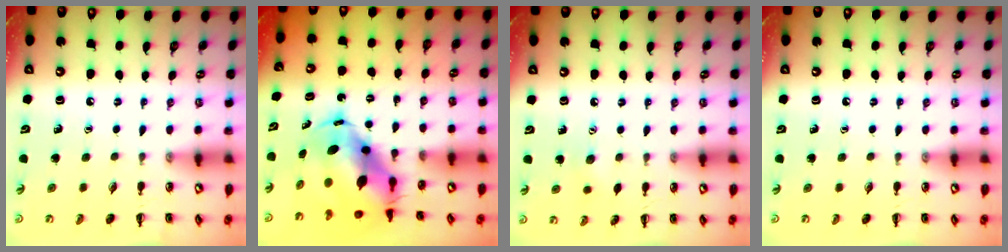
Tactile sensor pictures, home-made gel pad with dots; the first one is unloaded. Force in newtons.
{"total": 8.9, "press": 8.6, "slide": 2.1}
{"total": 2.8, "press": 2.8, "slide": 0.7}
{"total": 0.0}